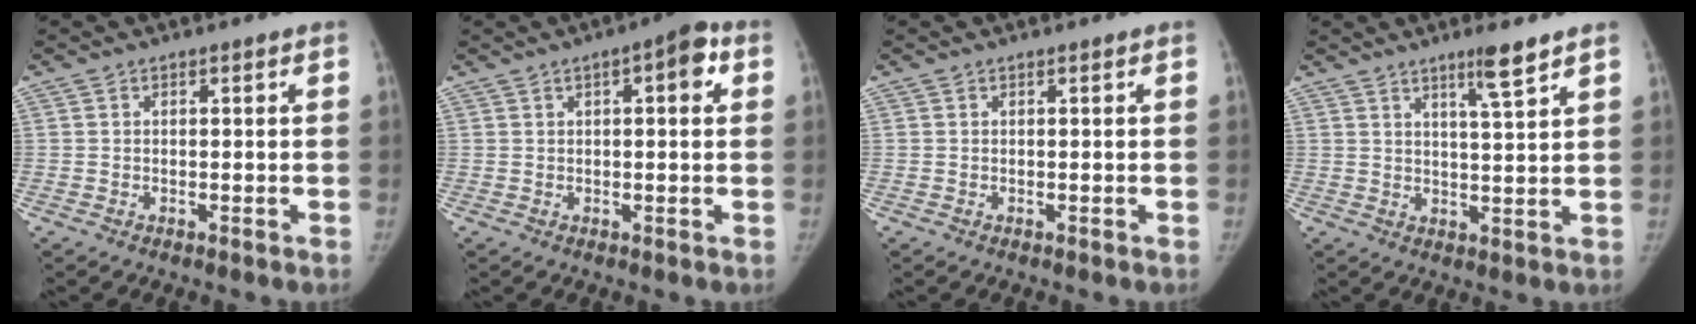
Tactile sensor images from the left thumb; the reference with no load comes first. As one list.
[{"total": 5.7, "force": [1.8, 2.1, 5.0], "torque": [-0.054, 0.009, 0.018]}, {"total": 0.0}, {"total": 5.6, "force": [3.9, 0.0, 4.0], "torque": [-0.062, -0.029, 0.066]}]